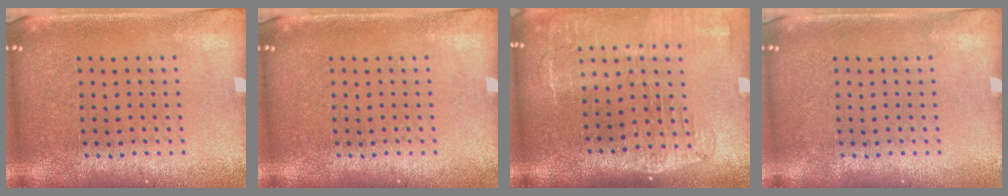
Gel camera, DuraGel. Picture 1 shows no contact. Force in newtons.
{"total": 0.0}
{"total": 2.1, "press": 1.7, "slide": 1.2}
{"total": 0.0}